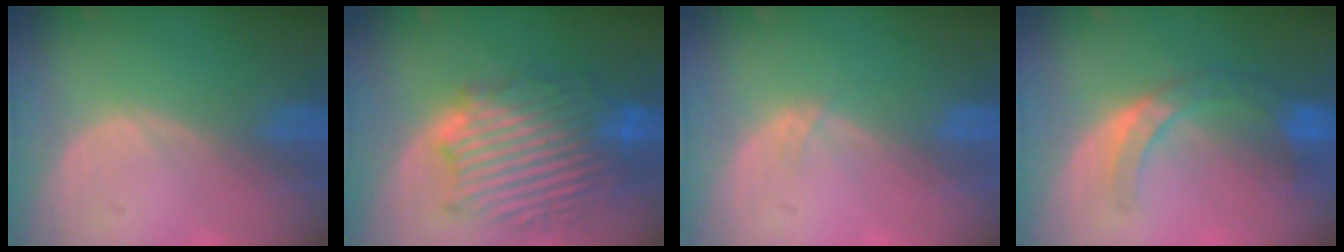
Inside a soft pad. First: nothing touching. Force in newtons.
{"total": 12.8, "press": 12.7, "slide": 1.0}
{"total": 1.2, "press": 0.9, "slide": 0.7}
{"total": 7.3, "press": 6.4, "slide": 3.6}